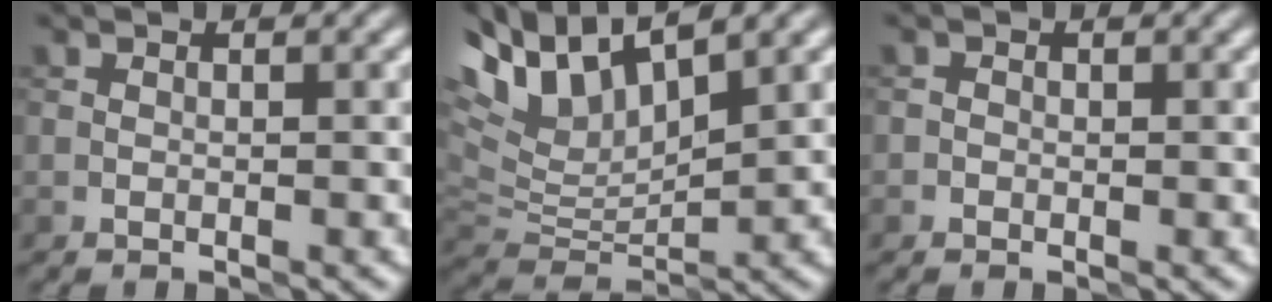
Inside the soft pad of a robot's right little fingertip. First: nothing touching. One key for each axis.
{"total": 8.5, "fx": 5.7, "fy": 3.1, "fz": 5.4, "tx": -0.119, "ty": 0.017, "tz": 0.102}
{"total": 0.6, "fx": 0.0, "fy": 0.6, "fz": 0.2, "tx": 0.001, "ty": 0.000, "tz": -0.009}